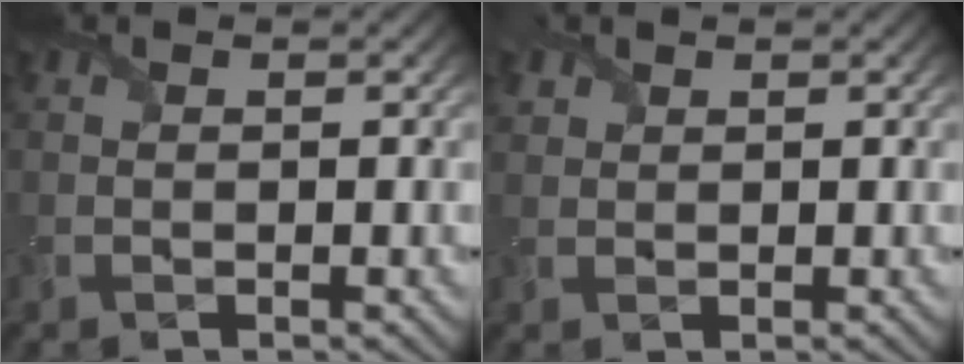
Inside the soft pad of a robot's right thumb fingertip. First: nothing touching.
{"total": 1.5, "force": [1.1, 1.0, 0.2], "torque": [-0.009, 0.004, 0.022]}